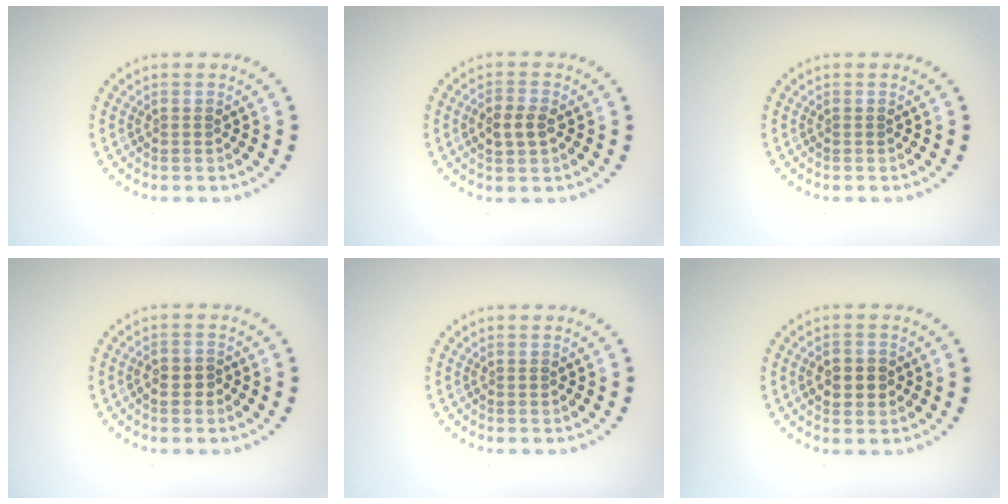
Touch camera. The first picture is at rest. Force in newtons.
{"total": 2.2, "press": 2.2, "slide": 0.3}
{"total": 0.0}
{"total": 1.3, "press": 1.2, "slide": 0.5}
{"total": 0.0}
{"total": 2.5, "press": 2.5, "slide": 0.3}